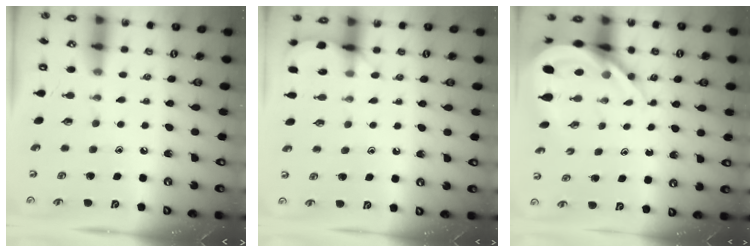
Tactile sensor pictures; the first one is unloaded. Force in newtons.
{"total": 5.6, "press": 5.6, "slide": 0.7}
{"total": 11.1, "press": 11.0, "slide": 1.4}